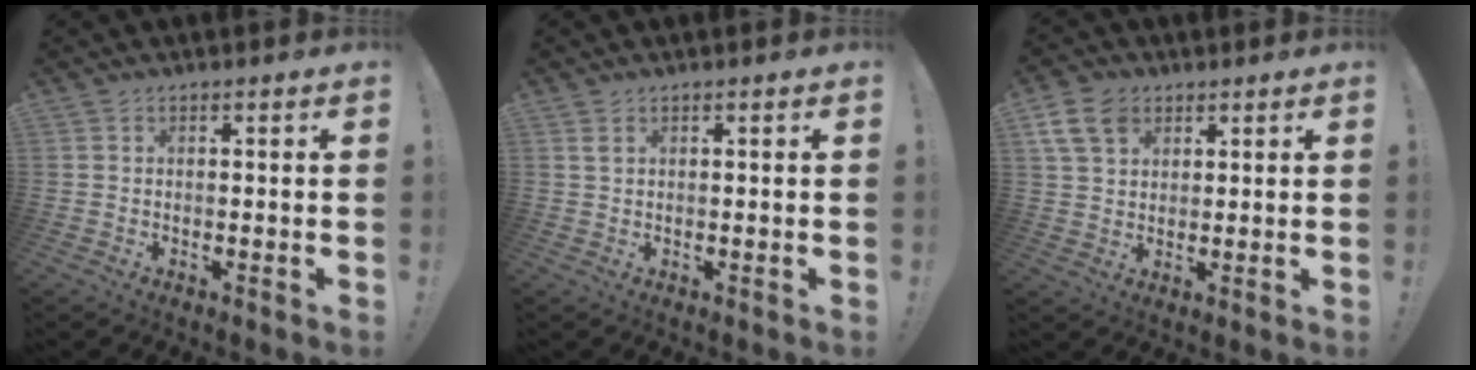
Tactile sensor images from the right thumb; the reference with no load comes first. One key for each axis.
{"total": 1.2, "fx": 0.7, "fy": 0.5, "fz": 0.9, "tx": -0.014, "ty": -0.001, "tz": 0.010}
{"total": 9.1, "fx": 4.5, "fy": 6.3, "fz": 4.8, "tx": -0.091, "ty": -0.011, "tz": 0.089}